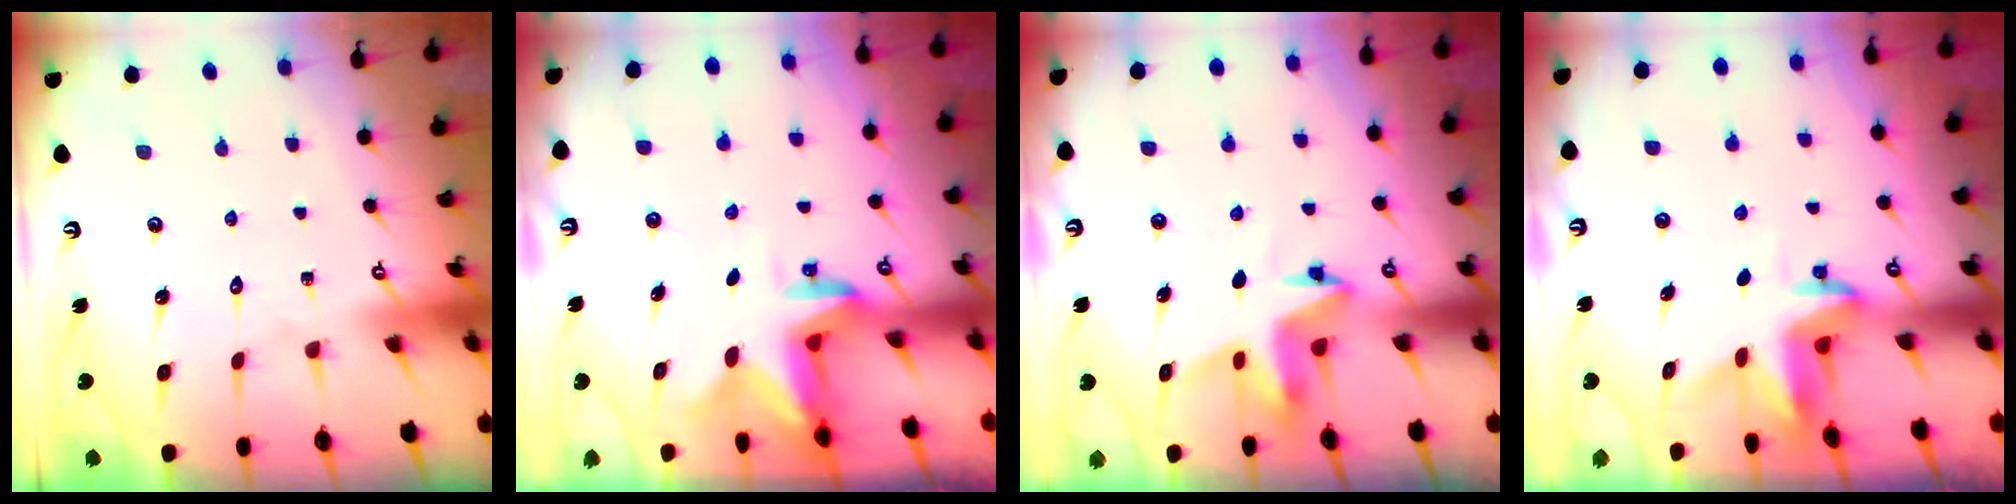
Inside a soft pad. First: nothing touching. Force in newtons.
{"total": 2.4, "press": 2.3, "slide": 0.4}
{"total": 4.8, "press": 4.8, "slide": 0.2}
{"total": 3.7, "press": 3.7, "slide": 0.3}